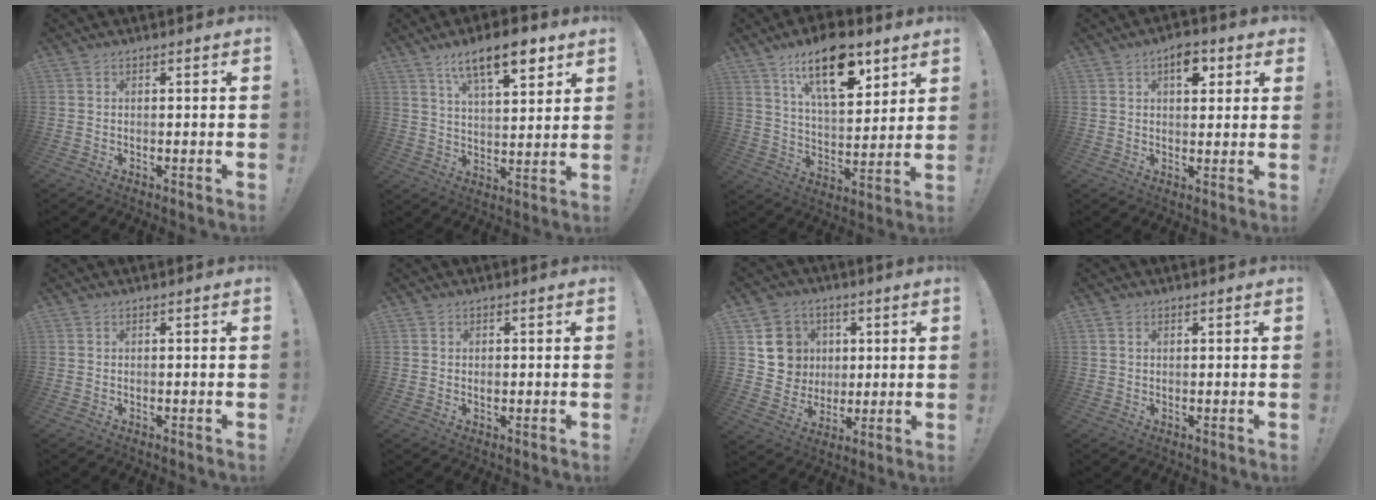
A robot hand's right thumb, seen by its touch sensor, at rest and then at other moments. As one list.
[{"total": 13.2, "force": [8.1, 4.4, 9.5], "torque": [-0.145, -0.034, 0.135]}, {"total": 18.2, "force": [10.3, 8.2, 12.5], "torque": [-0.191, -0.048, 0.174]}, {"total": 6.9, "force": [3.0, 4.2, 4.6], "torque": [-0.039, -0.009, 0.046]}, {"total": 0.0}, {"total": 1.1, "force": [0.0, 1.1, 0.3], "torque": [0.003, 0.000, -0.003]}, {"total": 11.8, "force": [3.4, 10.9, 3.0], "torque": [-0.031, -0.009, 0.074]}, {"total": 1.5, "force": [0.7, 1.1, 0.7], "torque": [-0.010, 0.002, 0.013]}]